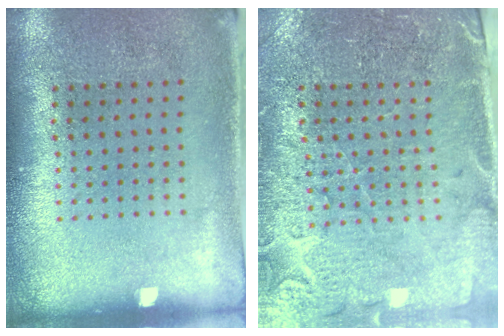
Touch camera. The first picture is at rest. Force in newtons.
{"total": 3.3, "press": 3.2, "slide": 0.9}